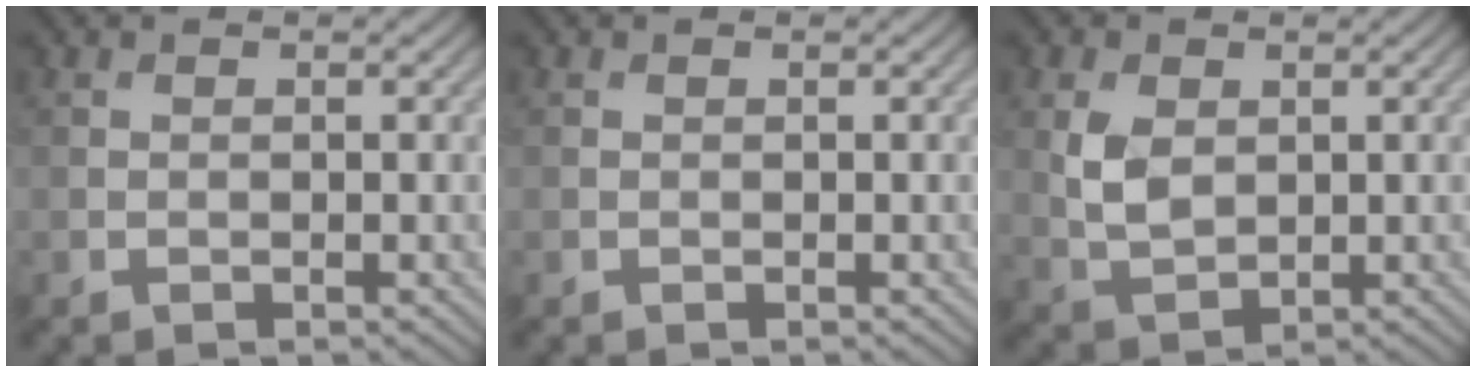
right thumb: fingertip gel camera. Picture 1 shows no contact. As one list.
[{"total": 0.0}, {"total": 4.2, "force": [0.9, 2.8, 3.0], "torque": [-0.072, -0.002, 0.019]}]